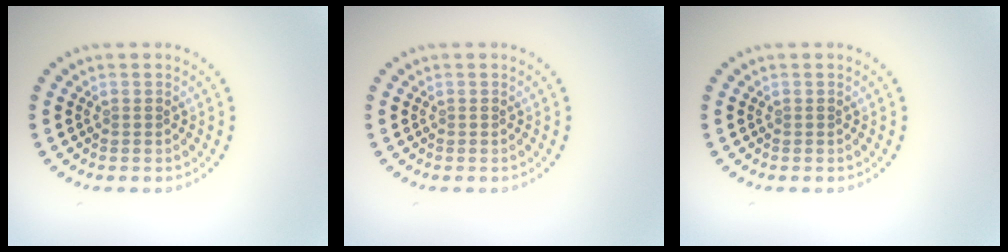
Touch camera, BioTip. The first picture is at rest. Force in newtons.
{"total": 0.0}
{"total": 0.0}